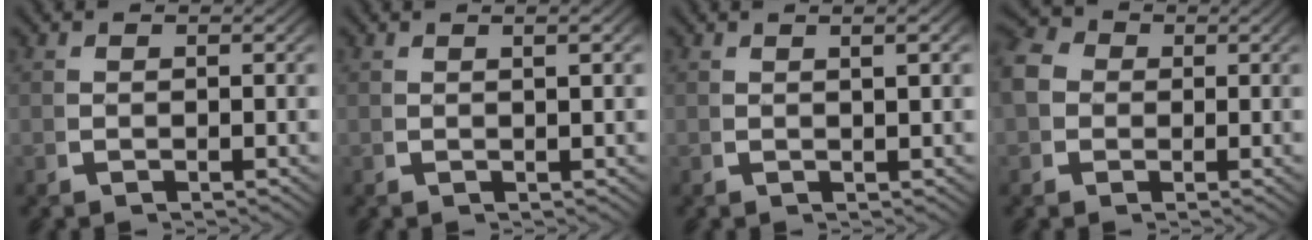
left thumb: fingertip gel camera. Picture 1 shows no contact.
{"total": 1.3, "force": [0.5, -0.1, 1.2], "torque": [-0.020, 0.003, 0.010]}
{"total": 1.6, "force": [0.7, 0.0, 1.5], "torque": [-0.024, 0.004, 0.013]}
{"total": 5.6, "force": [1.2, 4.7, 2.7], "torque": [-0.062, -0.003, 0.010]}